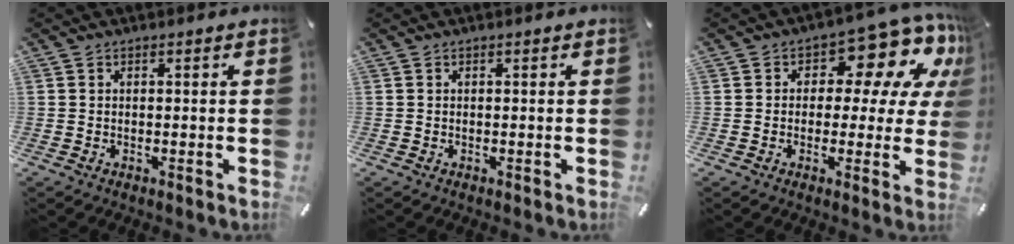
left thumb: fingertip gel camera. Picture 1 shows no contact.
{"total": 0.0}
{"total": 12.0, "force": [6.3, 6.8, 7.5], "torque": [-0.101, -0.048, 0.108]}